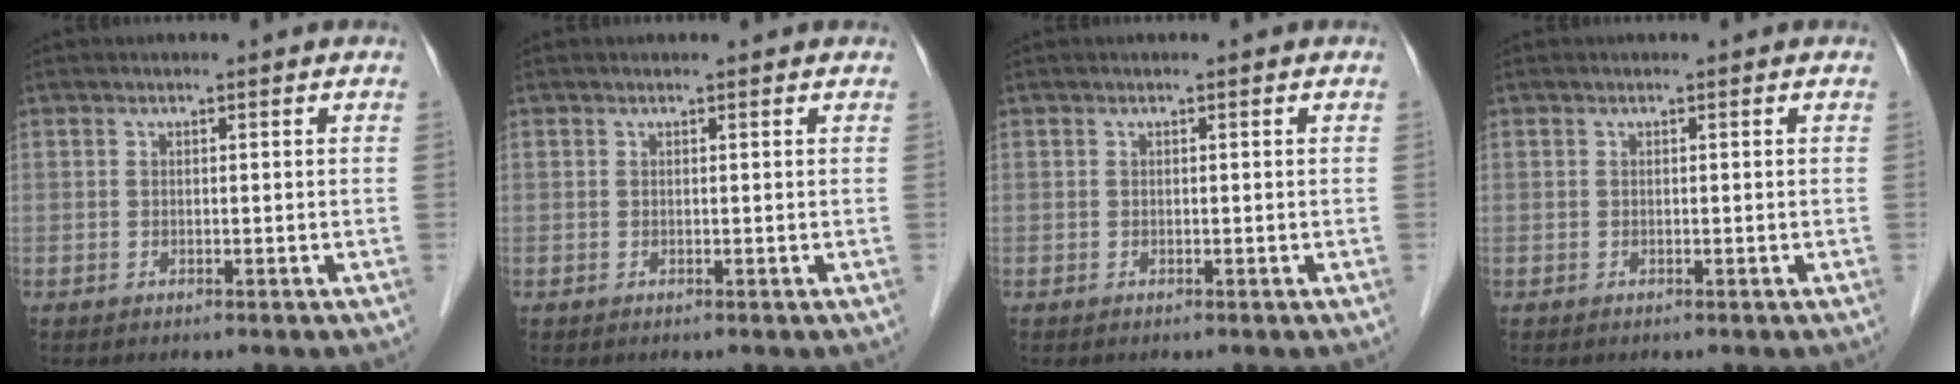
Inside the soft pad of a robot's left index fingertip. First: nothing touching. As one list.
[{"total": 0.8, "force": [0.8, 0.1, 0.2], "torque": [-0.007, 0.005, 0.009]}, {"total": 0.0}, {"total": 0.0}]